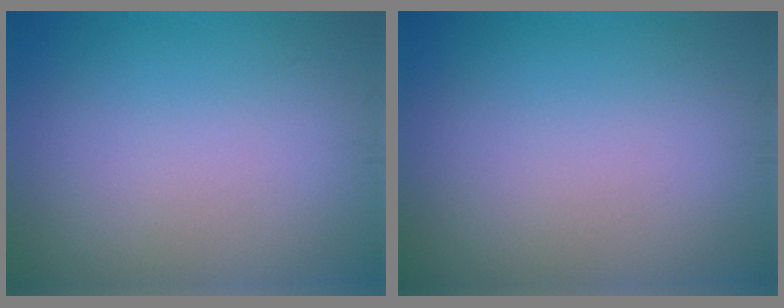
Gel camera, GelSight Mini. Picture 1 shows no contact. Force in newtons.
{"total": 0.0}